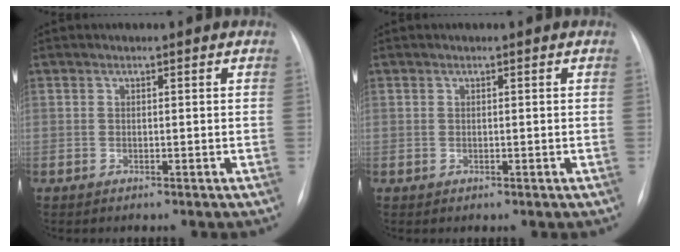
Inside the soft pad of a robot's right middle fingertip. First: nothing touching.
{"total": 0.0}